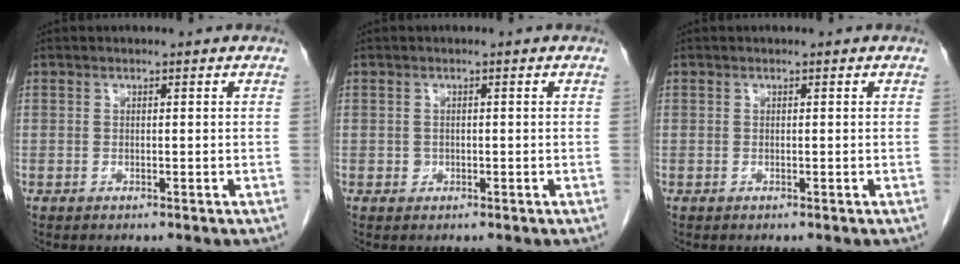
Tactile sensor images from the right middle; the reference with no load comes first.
{"total": 0.8, "force": [-0.2, 0.7, 0.2], "torque": [-0.001, 0.003, -0.003]}
{"total": 0.0}